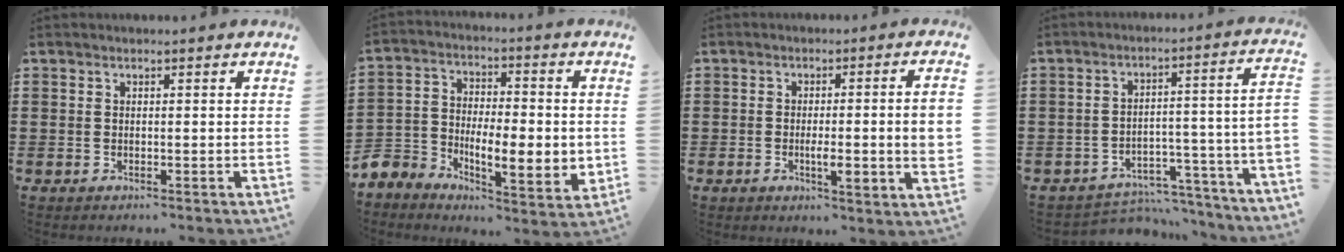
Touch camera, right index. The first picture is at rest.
{"total": 7.3, "force": [-1.9, 4.9, 5.0], "torque": [-0.111, -0.011, -0.032]}
{"total": 5.6, "force": [-0.8, 0.7, 5.5], "torque": [-0.091, -0.002, -0.014]}
{"total": 4.4, "force": [-4.0, 0.3, 1.7], "torque": [-0.031, -0.014, -0.080]}